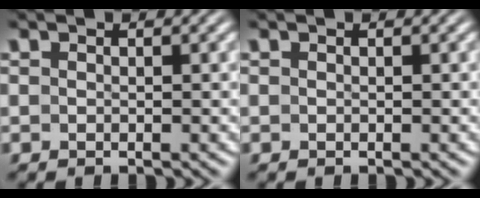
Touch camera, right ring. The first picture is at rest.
{"total": 0.0}